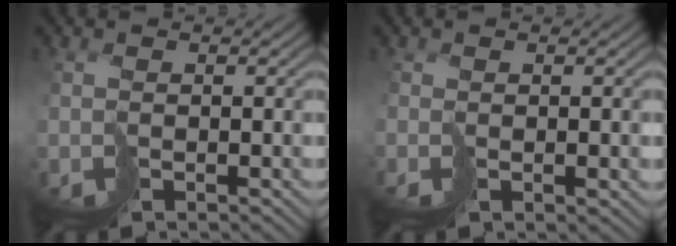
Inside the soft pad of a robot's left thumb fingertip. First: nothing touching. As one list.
[{"total": 0.0}]